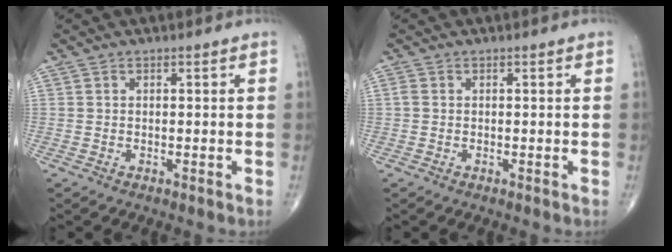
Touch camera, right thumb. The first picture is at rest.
{"total": 0.8, "force": [0.0, 0.6, 0.5], "torque": [-0.012, -0.001, -0.004]}